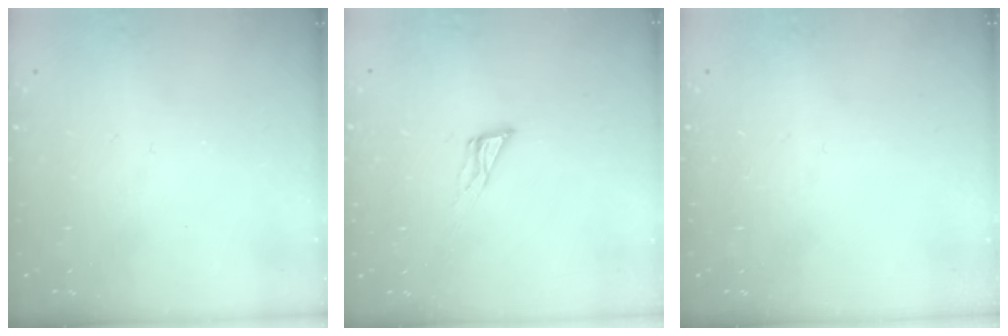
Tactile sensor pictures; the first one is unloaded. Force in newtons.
{"total": 6.5, "press": 6.5, "slide": 0.4}
{"total": 0.0}